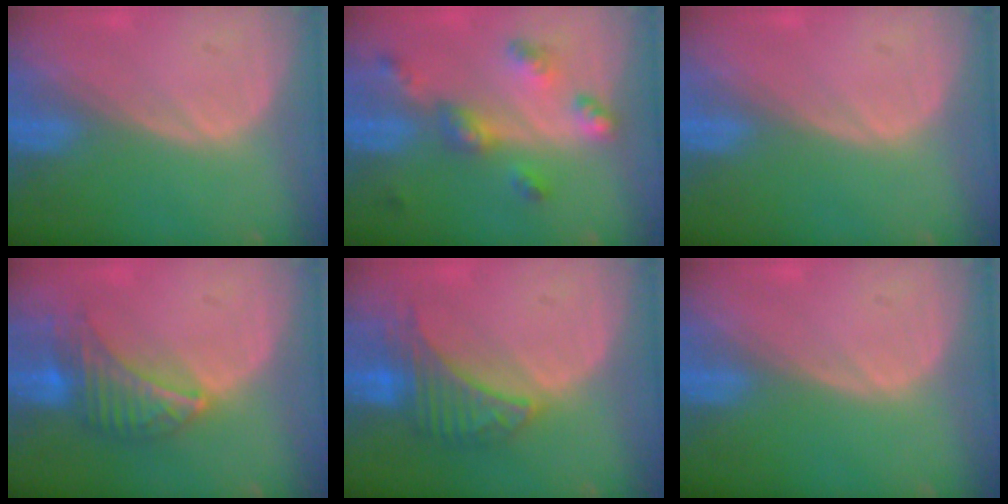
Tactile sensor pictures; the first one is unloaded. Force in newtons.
{"total": 6.8, "press": 6.0, "slide": 3.2}
{"total": 0.0}
{"total": 6.7, "press": 6.5, "slide": 1.5}
{"total": 6.6, "press": 6.6, "slide": 0.7}
{"total": 0.0}